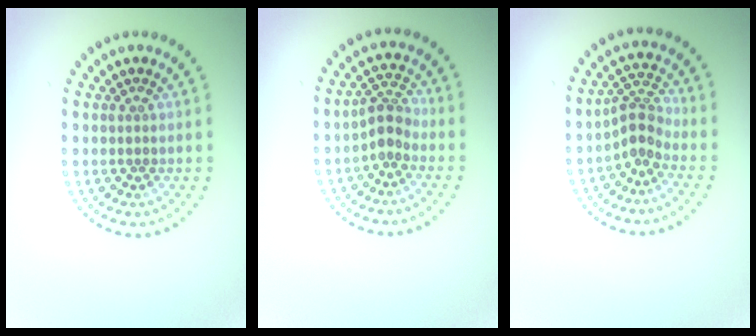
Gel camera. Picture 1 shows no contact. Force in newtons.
{"total": 2.3, "press": 2.0, "slide": 1.1}
{"total": 2.6, "press": 1.9, "slide": 1.8}